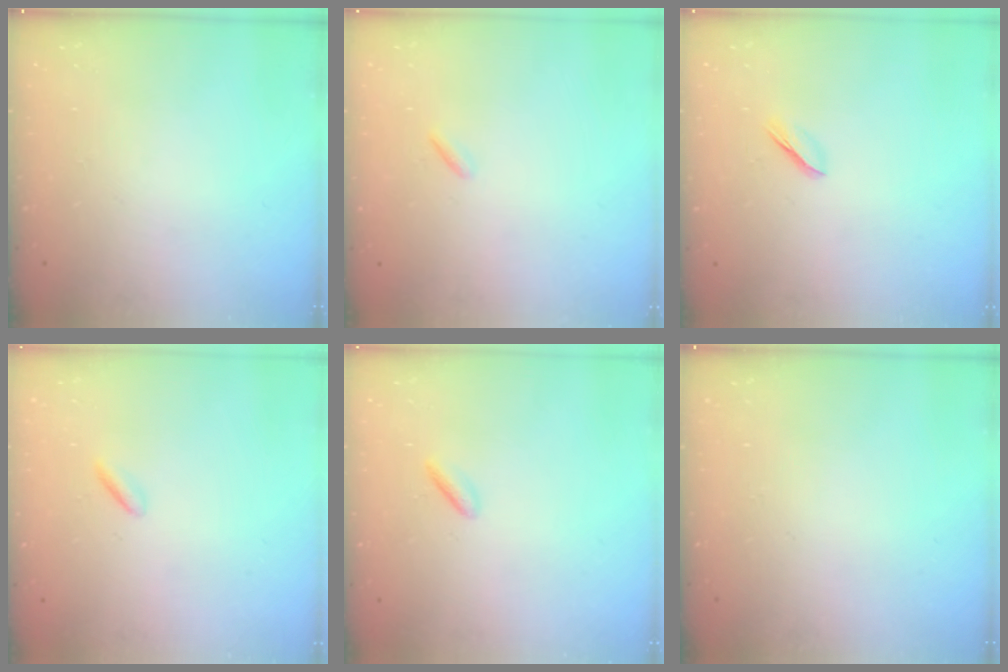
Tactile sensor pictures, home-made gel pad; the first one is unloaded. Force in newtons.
{"total": 0.8, "press": 0.7, "slide": 0.4}
{"total": 1.9, "press": 1.8, "slide": 0.7}
{"total": 0.0}
{"total": 1.2, "press": 1.1, "slide": 0.5}
{"total": 0.0}